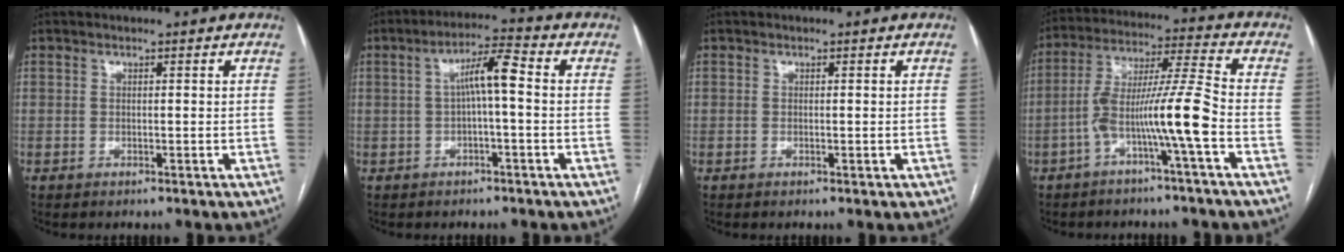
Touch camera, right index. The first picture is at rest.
{"total": 5.9, "force": [0.2, 0.7, 5.9], "torque": [-0.099, 0.023, 0.003]}
{"total": 0.8, "force": [-0.2, 0.5, 0.6], "torque": [-0.010, 0.001, 0.002]}
{"total": 10.8, "force": [-4.0, -1.0, 10.0], "torque": [-0.187, 0.023, -0.073]}